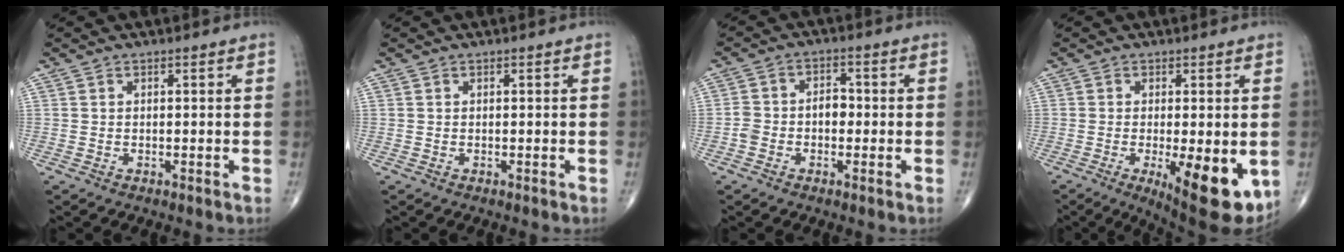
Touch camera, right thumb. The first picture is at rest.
{"total": 0.0}
{"total": 5.1, "force": [-1.2, 3.7, 3.3], "torque": [-0.049, 0.030, -0.026]}
{"total": 14.1, "force": [-3.9, 4.7, 12.7], "torque": [-0.151, -0.020, -0.043]}